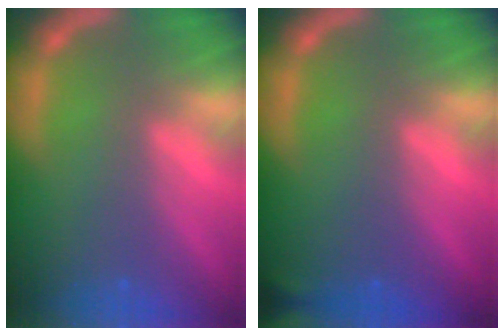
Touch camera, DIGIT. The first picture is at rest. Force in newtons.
{"total": 0.9}